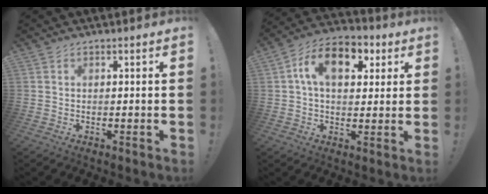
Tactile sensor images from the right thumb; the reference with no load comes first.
{"total": 13.2, "force": [4.3, 8.2, 9.4], "torque": [-0.140, -0.002, 0.076]}